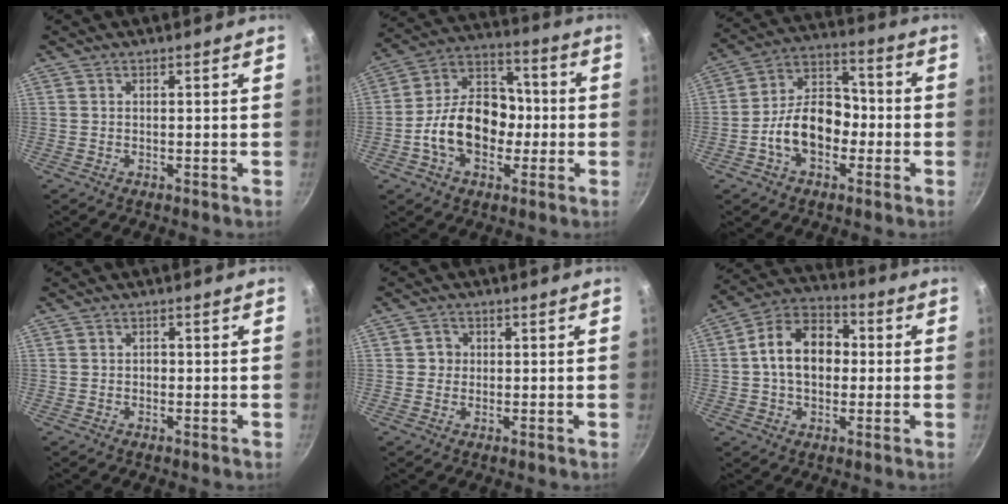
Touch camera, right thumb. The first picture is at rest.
{"total": 16.5, "force": [-3.0, 11.9, 11.0], "torque": [-0.143, 0.045, -0.064]}
{"total": 13.4, "force": [-3.5, 9.2, 9.1], "torque": [-0.109, 0.050, -0.071]}
{"total": 0.9, "force": [-0.2, 0.7, 0.5], "torque": [-0.005, 0.003, -0.006]}
{"total": 2.3, "force": [0.1, 2.3, 0.5], "torque": [0.007, 0.005, -0.003]}
{"total": 13.5, "force": [0.5, 9.7, 9.3], "torque": [-0.119, 0.031, -0.010]}